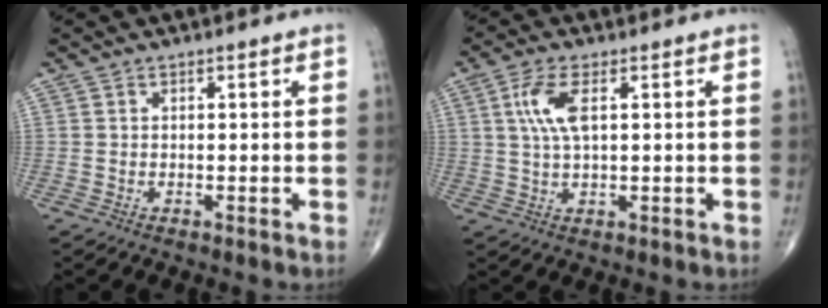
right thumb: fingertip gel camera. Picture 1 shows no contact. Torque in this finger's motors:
{"motor_torque": [0.19, 1.56, 0.30, 0.33, 0.12]}